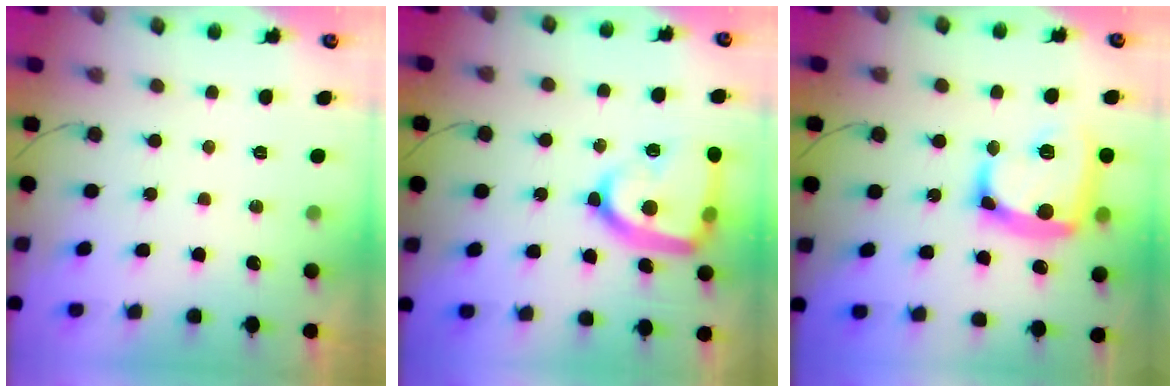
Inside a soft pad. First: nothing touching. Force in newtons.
{"total": 18.2, "press": 18.1, "slide": 1.2}
{"total": 19.9, "press": 19.8, "slide": 1.9}